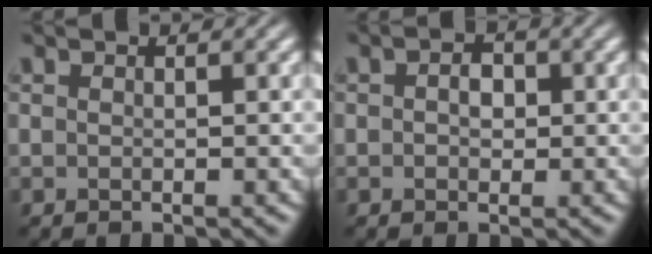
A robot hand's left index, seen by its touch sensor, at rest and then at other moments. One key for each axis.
{"total": 2.0, "fx": 0.2, "fy": 1.4, "fz": 1.4, "tx": -0.020, "ty": 0.001, "tz": -0.001}